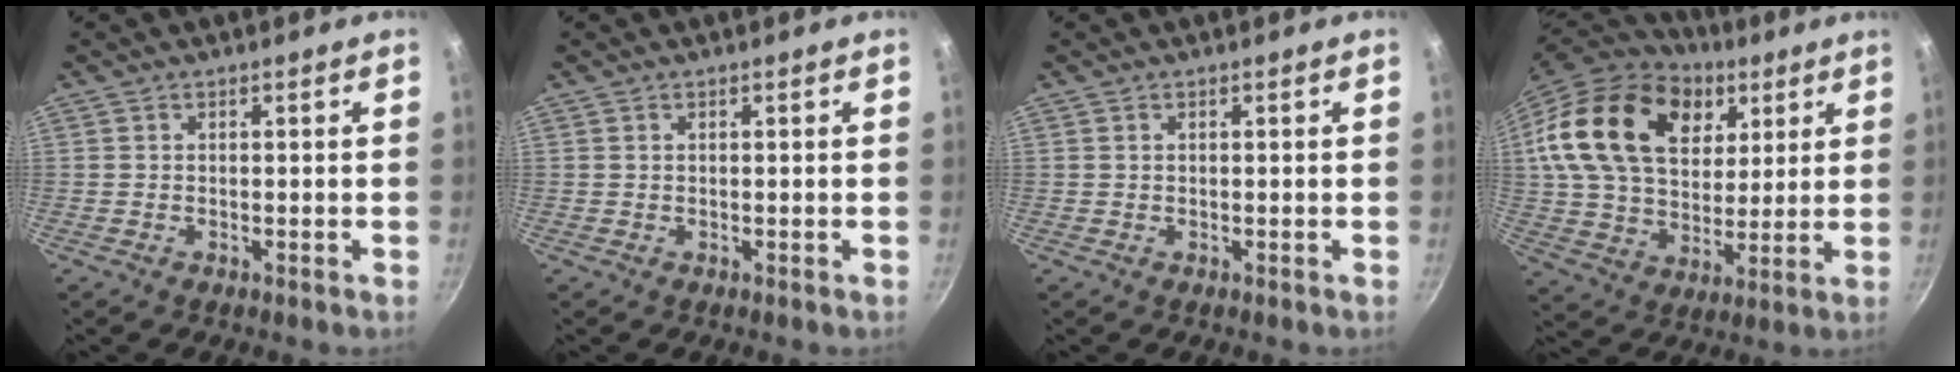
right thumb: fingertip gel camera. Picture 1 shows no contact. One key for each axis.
{"total": 0.0}
{"total": 0.0}
{"total": 26.4, "fx": 10.2, "fy": 18.0, "fz": 16.3, "tx": -0.274, "ty": -0.006, "tz": 0.177}